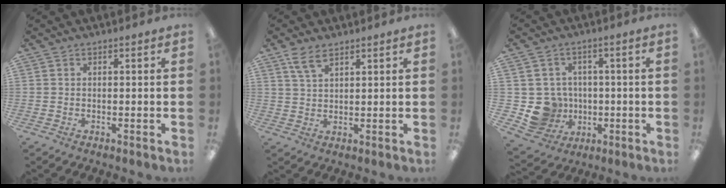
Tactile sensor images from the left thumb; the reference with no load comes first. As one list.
[{"total": 4.7, "force": [3.4, 1.9, 2.7], "torque": [-0.060, -0.004, 0.064]}, {"total": 9.2, "force": [-0.8, 8.9, 1.8], "torque": [-0.066, 0.005, -0.003]}]